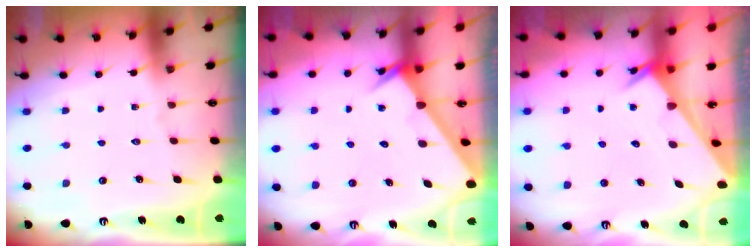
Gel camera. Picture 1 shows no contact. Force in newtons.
{"total": 2.3, "press": 2.3, "slide": 0.2}
{"total": 3.5, "press": 3.5, "slide": 0.4}